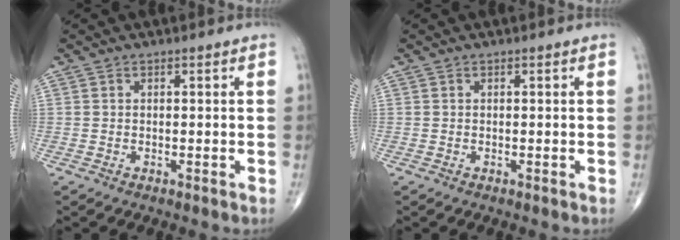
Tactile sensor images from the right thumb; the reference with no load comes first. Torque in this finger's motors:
{"motor_torque": [0.01, -0.01, 0.08, 0.09, 0.00]}